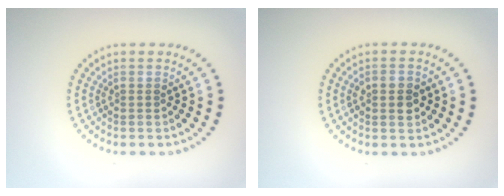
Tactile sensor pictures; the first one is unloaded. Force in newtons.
{"total": 2.8, "press": 2.8, "slide": 0.1}